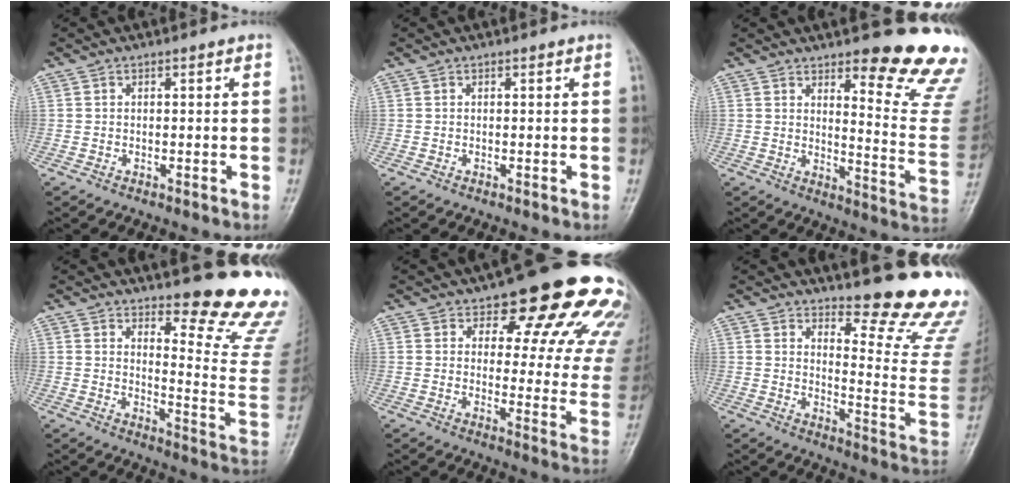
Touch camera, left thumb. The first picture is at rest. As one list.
[{"total": 0.0}, {"total": 17.6, "force": [13.0, 3.7, 11.2], "torque": [-0.100, -0.115, 0.159]}, {"total": 16.9, "force": [14.3, 3.1, 8.5], "torque": [-0.070, -0.158, 0.173]}, {"total": 22.0, "force": [15.1, 8.7, 13.4], "torque": [-0.120, -0.070, 0.176]}, {"total": 17.7, "force": [15.8, 2.5, 7.5], "torque": [-0.064, -0.188, 0.190]}]